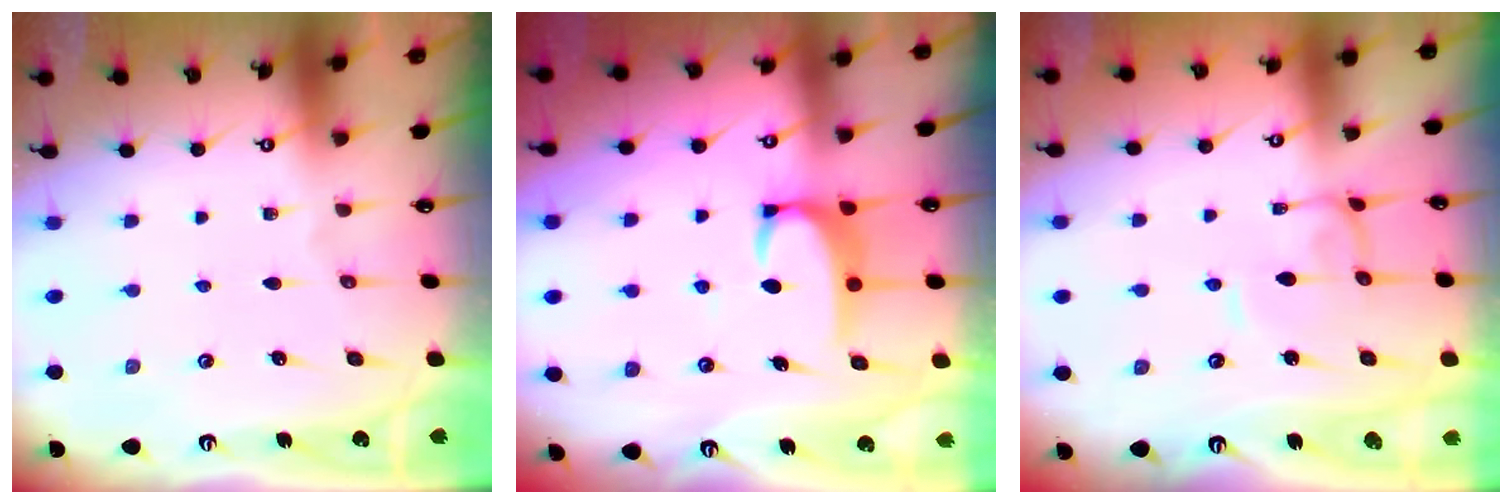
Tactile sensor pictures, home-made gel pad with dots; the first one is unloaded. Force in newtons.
{"total": 3.4, "press": 3.4, "slide": 0.3}
{"total": 0.9, "press": 0.9, "slide": 0.4}